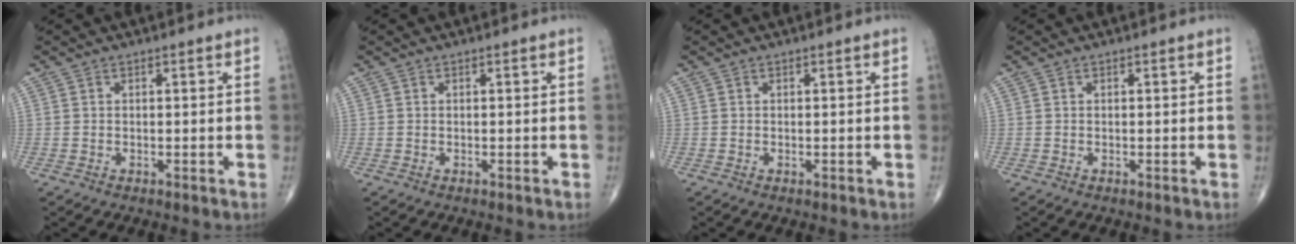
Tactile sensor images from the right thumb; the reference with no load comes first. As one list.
[{"total": 0.0}, {"total": 0.0}, {"total": 0.0}]